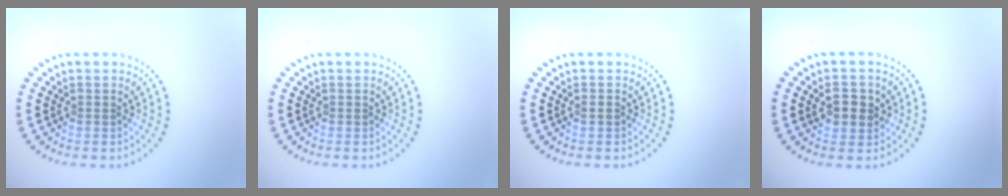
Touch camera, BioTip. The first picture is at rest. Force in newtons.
{"total": 0.0}
{"total": 0.8, "press": 0.8, "slide": 0.1}
{"total": 2.8, "press": 2.8, "slide": 0.5}